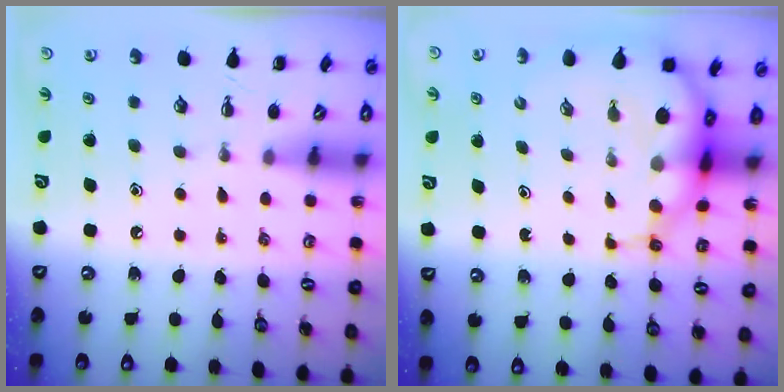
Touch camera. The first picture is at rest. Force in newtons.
{"total": 8.7, "press": 8.3, "slide": 2.4}